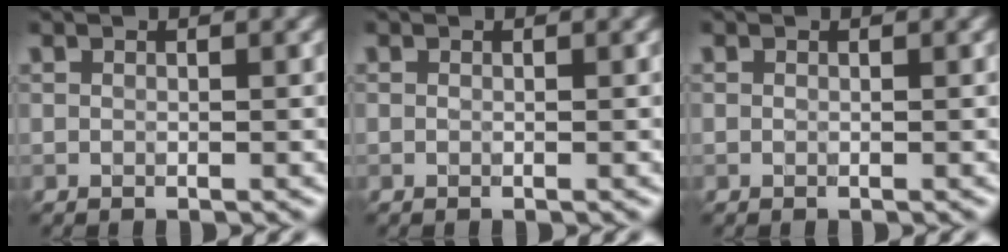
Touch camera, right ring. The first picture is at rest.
{"total": 0.0}
{"total": 0.0}